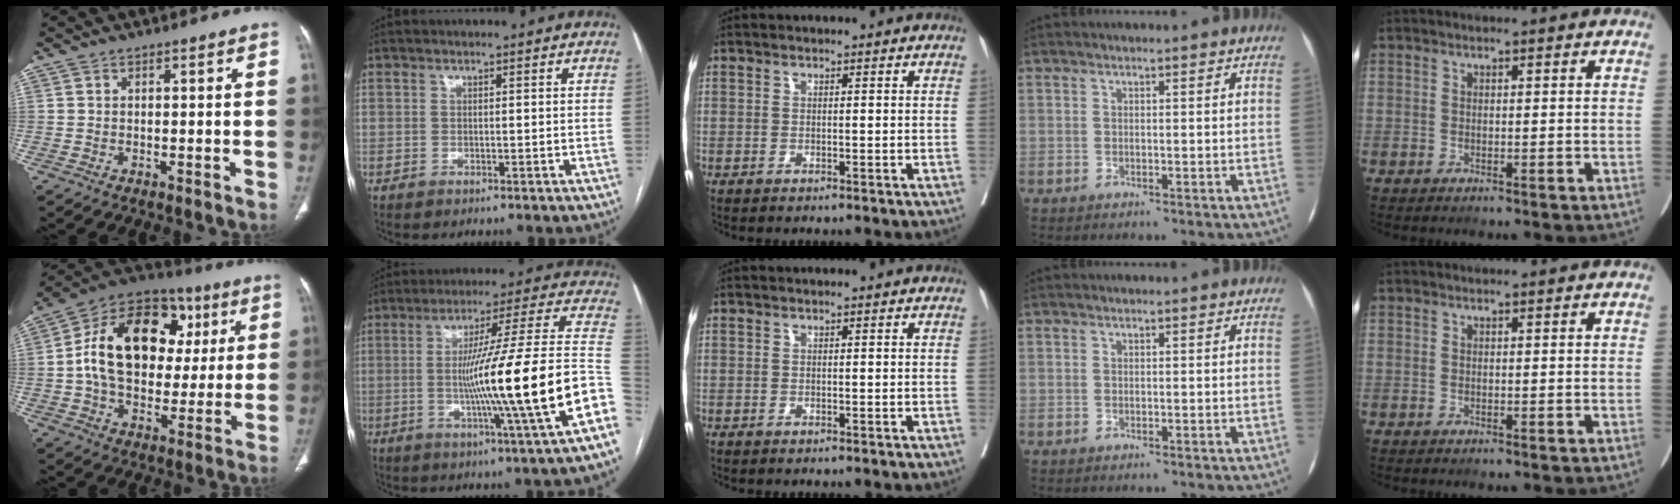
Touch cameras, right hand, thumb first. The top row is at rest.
{"thumb": {"total": 23.4, "force": [4.1, 16.2, 16.3], "torque": [-0.241, 0.022, 0.064]}, "index": {"total": 23.1, "force": [-5.5, -1.5, 22.4], "torque": [-0.276, 0.005, -0.098]}}